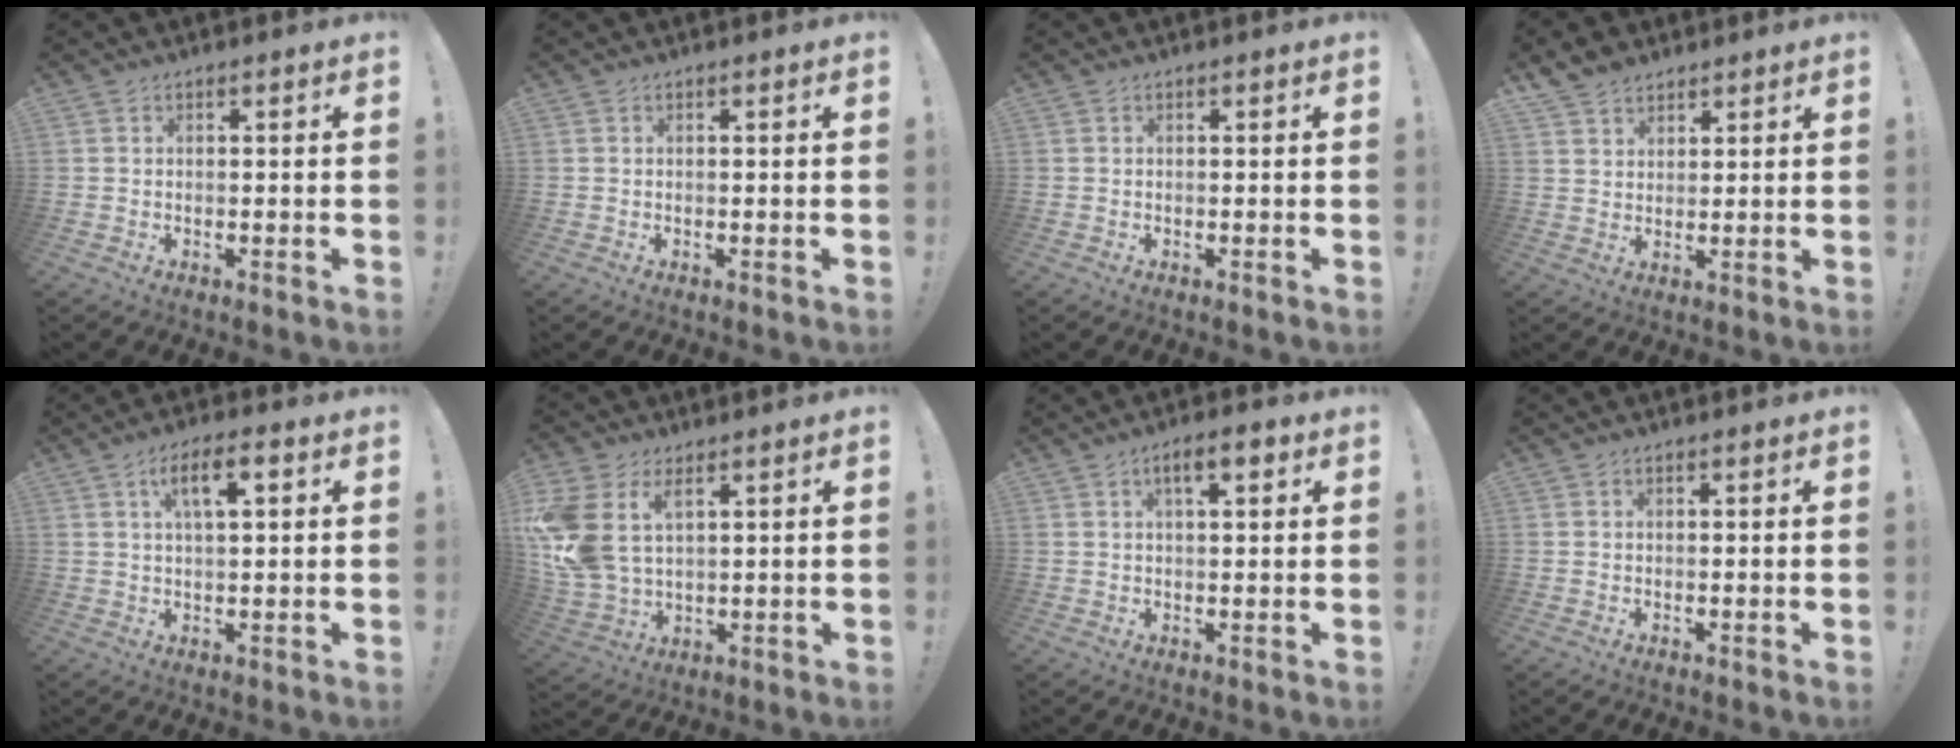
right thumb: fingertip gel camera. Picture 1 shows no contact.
{"total": 0.0}
{"total": 0.0}
{"total": 5.8, "force": [4.6, 3.4, 1.1], "torque": [-0.014, -0.029, 0.089]}
{"total": 7.4, "force": [2.7, 2.7, 6.3], "torque": [-0.103, 0.002, 0.040]}
{"total": 13.5, "force": [5.2, 8.8, 8.7], "torque": [-0.192, -0.022, 0.104]}
{"total": 5.7, "force": [2.3, 1.9, 4.8], "torque": [-0.066, -0.004, 0.032]}
{"total": 0.0}